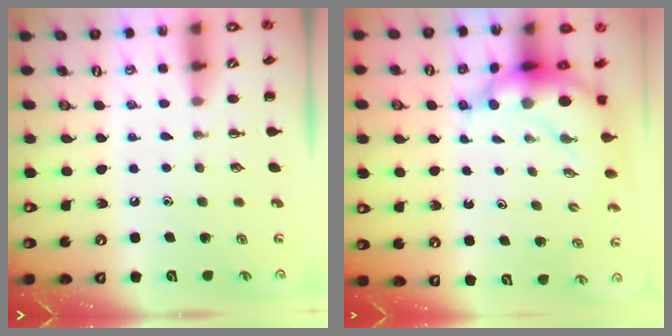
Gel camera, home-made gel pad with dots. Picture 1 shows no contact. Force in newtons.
{"total": 7.4, "press": 7.2, "slide": 1.7}